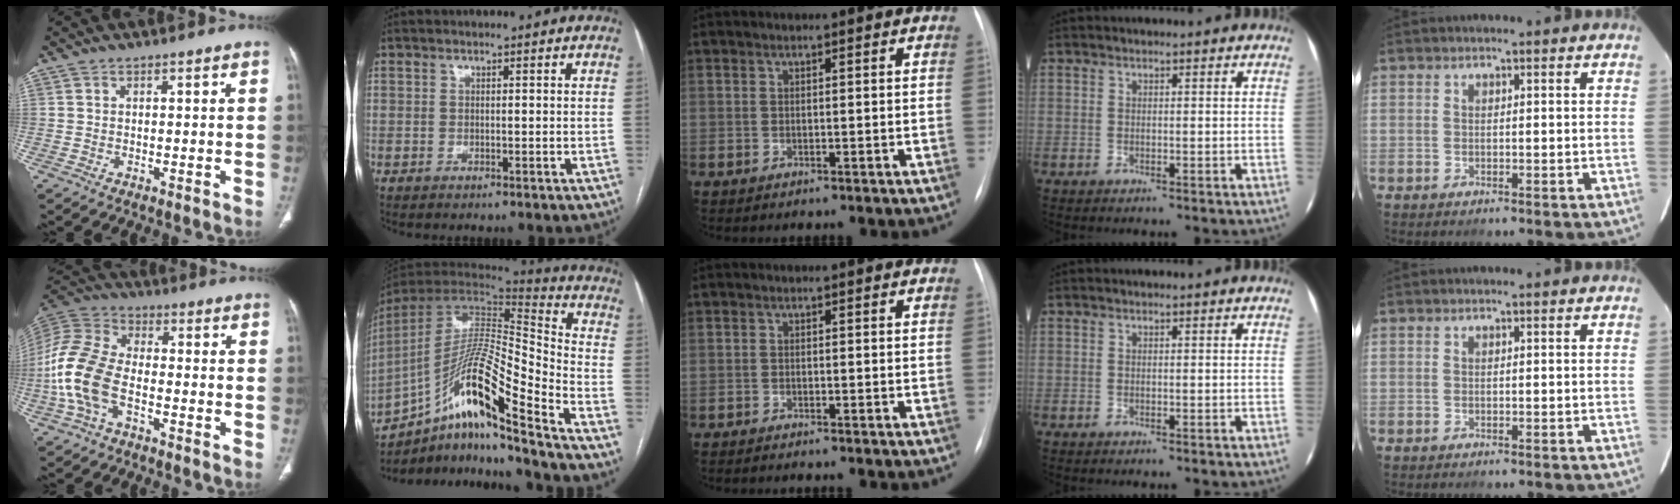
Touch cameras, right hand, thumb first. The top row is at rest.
{"thumb": {"total": 14.0, "force": [-4.3, 7.9, 10.8], "torque": [-0.243, 0.031, -0.089]}, "index": {"total": 18.5, "force": [-12.5, -0.2, 13.6], "torque": [-0.271, 0.003, -0.230]}, "middle": {"total": 2.2, "force": [-2.0, 0.0, 1.1], "torque": [-0.019, -0.006, -0.022]}}